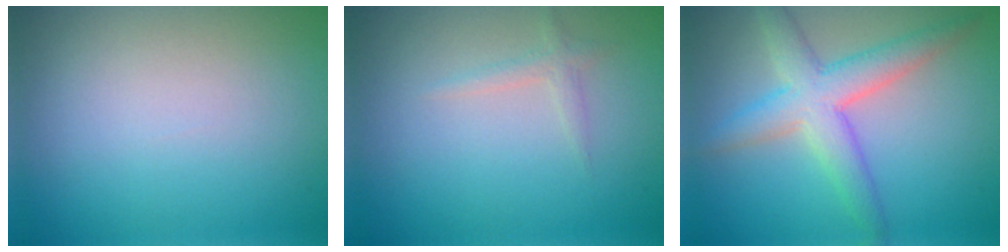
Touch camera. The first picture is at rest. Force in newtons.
{"total": 1.0, "press": 1.0, "slide": 0.0}
{"total": 5.0, "press": 5.0, "slide": 0.3}